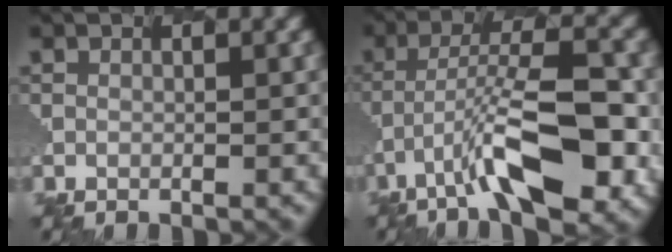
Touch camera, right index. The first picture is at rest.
{"total": 8.5, "force": [-4.3, 2.6, 6.8], "torque": [-0.126, 0.023, -0.078]}